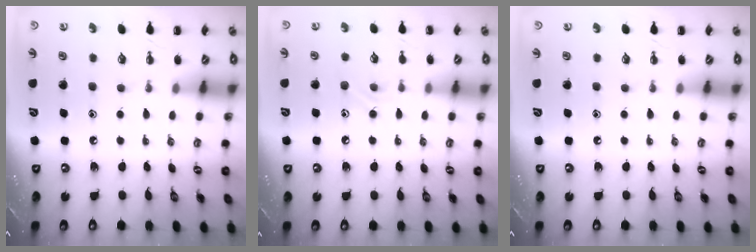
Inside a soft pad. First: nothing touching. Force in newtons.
{"total": 7.6, "press": 7.4, "slide": 1.9}
{"total": 0.0}